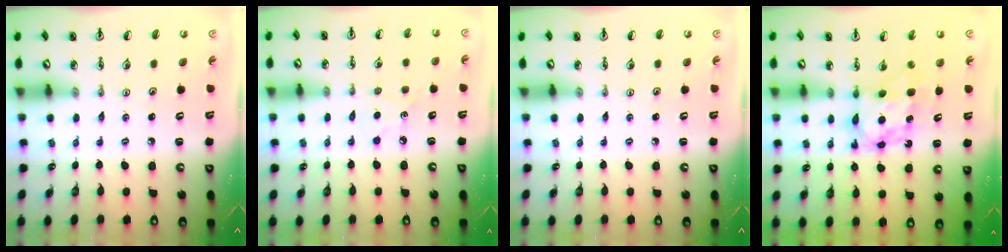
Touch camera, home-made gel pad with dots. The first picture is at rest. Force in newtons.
{"total": 4.8, "press": 4.7, "slide": 0.7}
{"total": 0.0}
{"total": 7.1, "press": 7.0, "slide": 0.6}